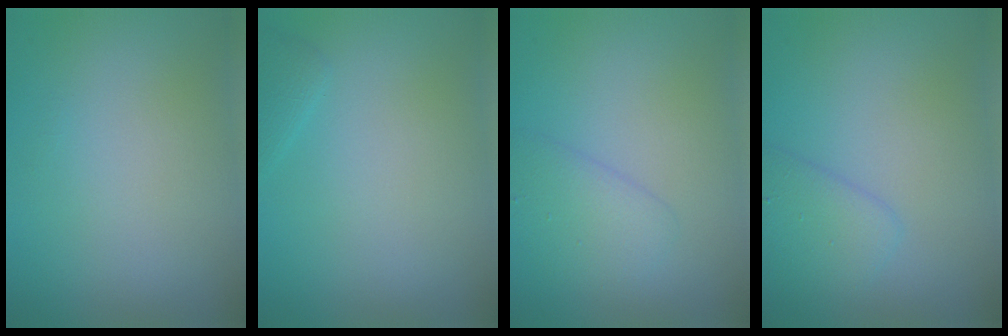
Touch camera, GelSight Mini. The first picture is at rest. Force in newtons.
{"total": 1.1, "press": 1.1, "slide": 0.0}
{"total": 2.2, "press": 2.2, "slide": 0.1}
{"total": 2.4, "press": 2.4, "slide": 0.2}